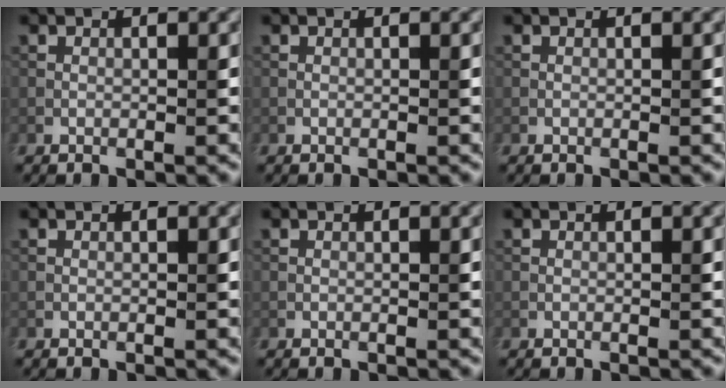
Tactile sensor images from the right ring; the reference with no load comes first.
{"total": 0.0}
{"total": 0.0}
{"total": 0.0}
{"total": 0.0}
{"total": 0.0}